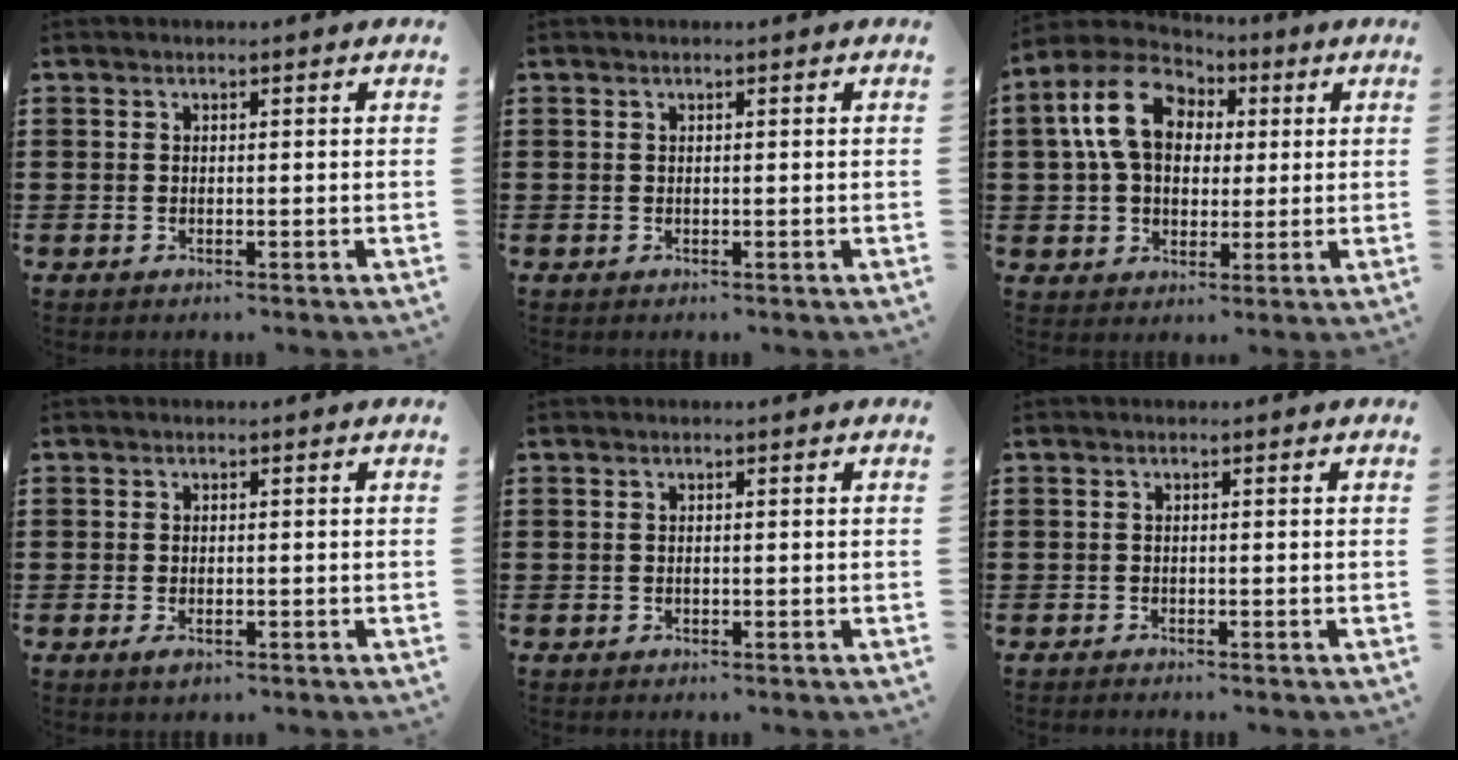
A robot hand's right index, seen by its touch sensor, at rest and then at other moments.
{"total": 0.0}
{"total": 11.4, "force": [2.8, 8.5, 7.1], "torque": [-0.177, 0.017, 0.047]}
{"total": 1.4, "force": [-0.5, 0.7, 1.2], "torque": [-0.023, -0.001, -0.009]}
{"total": 0.0}
{"total": 0.7, "force": [-0.7, 0.0, 0.0], "torque": [0.000, -0.002, -0.014]}